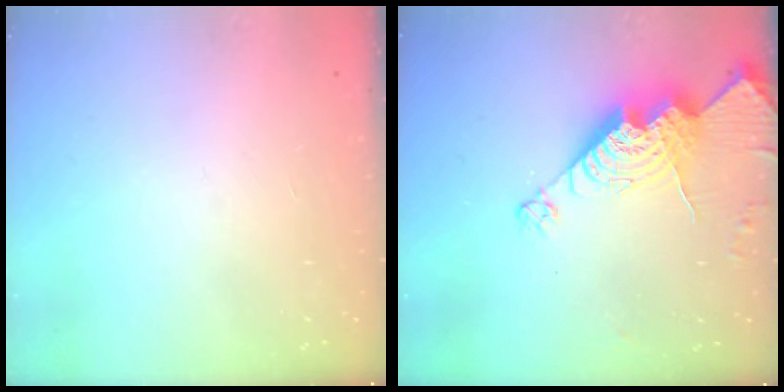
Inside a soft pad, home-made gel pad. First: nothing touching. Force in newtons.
{"total": 17.2, "press": 17.2, "slide": 1.7}